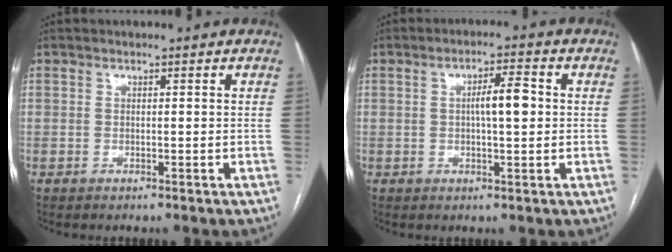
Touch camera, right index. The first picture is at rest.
{"total": 5.0, "force": [0.4, 0.9, 4.9], "torque": [-0.081, 0.010, 0.005]}